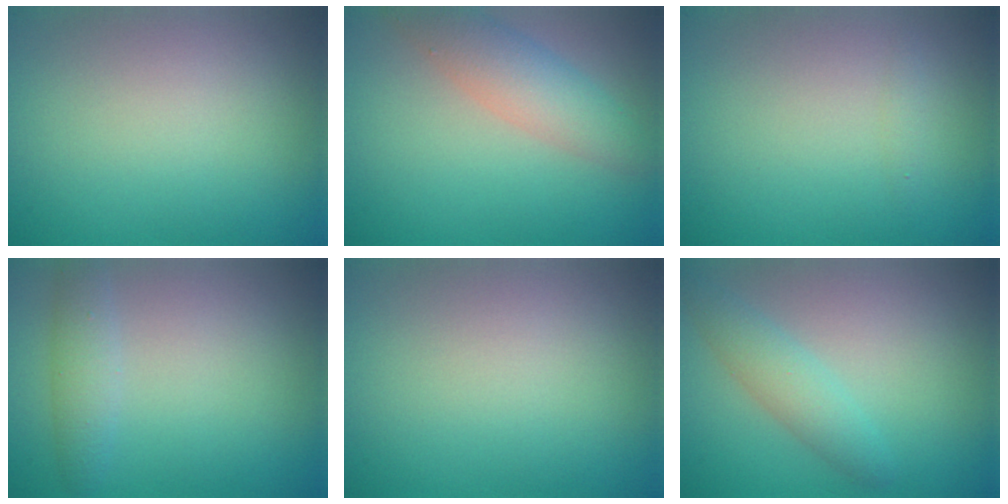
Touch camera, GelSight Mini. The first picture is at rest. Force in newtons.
{"total": 3.1, "press": 3.1, "slide": 0.3}
{"total": 0.6, "press": 0.6, "slide": 0.1}
{"total": 2.1, "press": 2.1, "slide": 0.1}
{"total": 0.0}
{"total": 2.7, "press": 2.7, "slide": 0.1}